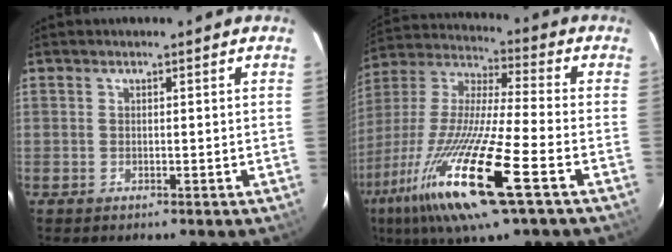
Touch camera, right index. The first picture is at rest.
{"total": 22.6, "force": [-10.8, 2.2, 19.7], "torque": [-0.397, -0.049, -0.212]}